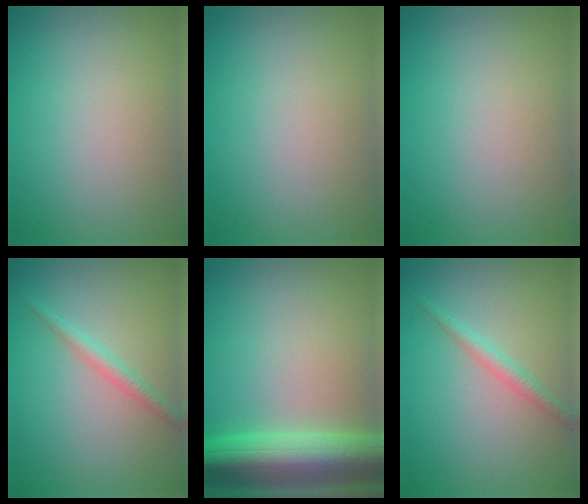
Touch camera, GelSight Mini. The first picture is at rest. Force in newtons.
{"total": 0.0}
{"total": 0.0}
{"total": 1.6, "press": 1.6, "slide": 0.1}
{"total": 9.3, "press": 9.3, "slide": 0.3}
{"total": 1.6, "press": 1.6, "slide": 0.1}